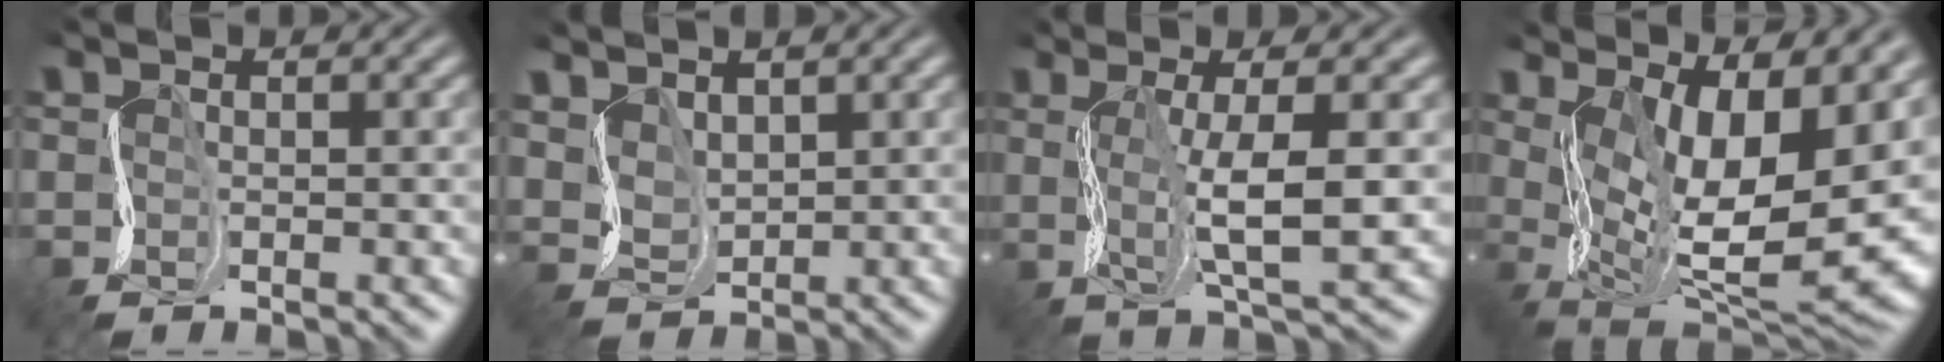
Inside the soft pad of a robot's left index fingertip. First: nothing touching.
{"total": 3.0, "force": [2.6, 1.5, 0.5], "torque": [-0.026, 0.004, 0.059]}
{"total": 5.8, "force": [0.9, 1.3, 5.6], "torque": [-0.092, 0.008, 0.017]}
{"total": 15.5, "force": [2.7, 6.6, 13.7], "torque": [-0.196, -0.008, 0.072]}